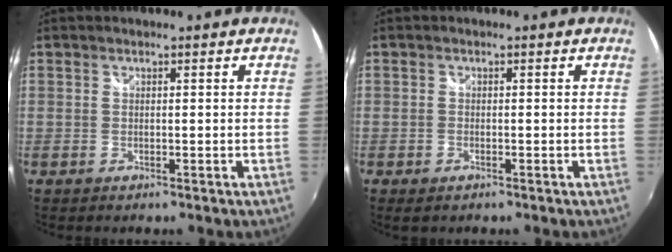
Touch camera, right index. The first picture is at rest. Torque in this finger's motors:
{"motor_torque": [0.24, -0.16, 0.09, 0.00]}